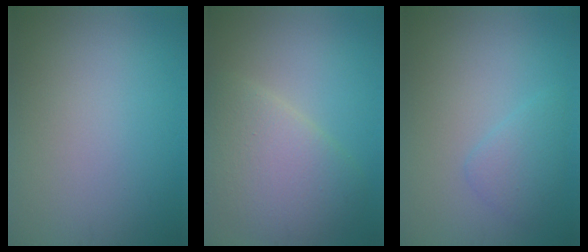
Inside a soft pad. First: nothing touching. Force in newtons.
{"total": 5.9, "press": 5.9, "slide": 0.2}
{"total": 2.0, "press": 2.0, "slide": 0.1}